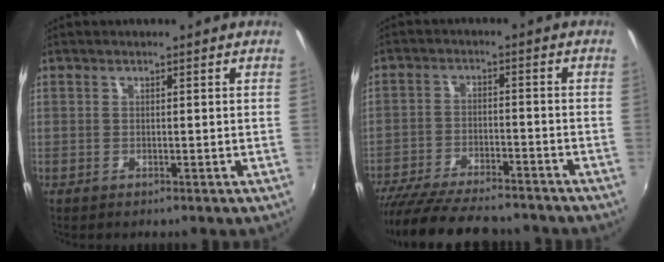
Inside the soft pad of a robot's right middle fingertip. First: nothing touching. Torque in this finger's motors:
{"motor_torque": [1.08, -1.06, 0.46, 0.12]}